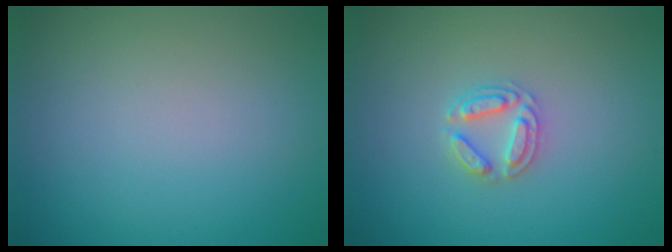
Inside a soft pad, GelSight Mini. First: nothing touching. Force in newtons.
{"total": 2.5, "press": 2.5, "slide": 0.4}